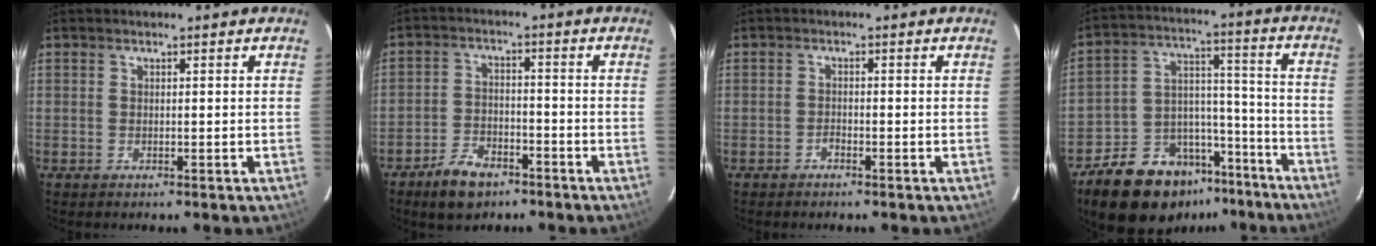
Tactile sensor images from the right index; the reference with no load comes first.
{"total": 7.5, "force": [-5.3, 4.0, 3.5], "torque": [-0.092, 0.010, -0.086]}
{"total": 0.9, "force": [-0.8, 0.4, 0.2], "torque": [-0.004, 0.002, -0.016]}
{"total": 17.7, "force": [-12.9, 10.3, 6.5], "torque": [-0.136, 0.053, -0.183]}